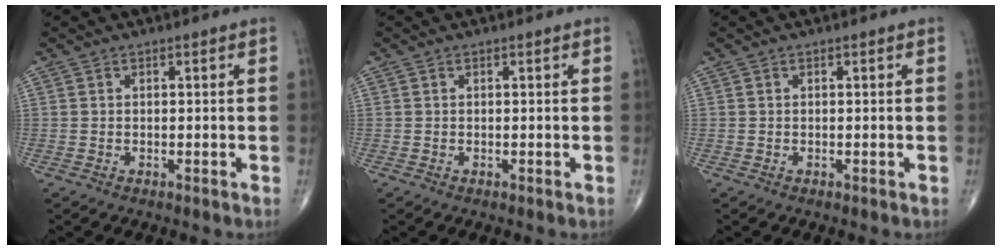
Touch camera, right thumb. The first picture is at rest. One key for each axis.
{"total": 0.0}
{"total": 0.0}